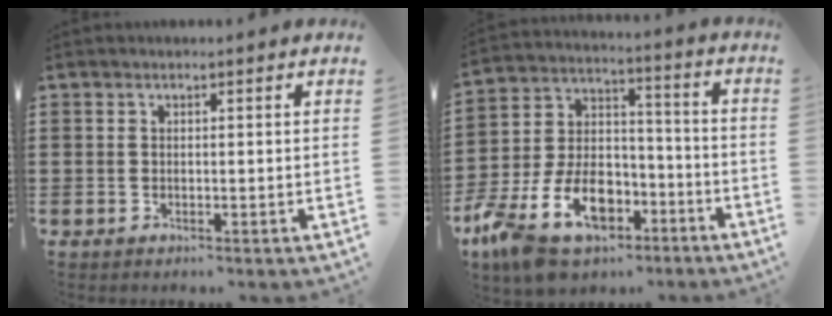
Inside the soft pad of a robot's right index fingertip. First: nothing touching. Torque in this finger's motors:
{"motor_torque": [2.14, 0.00, 1.05, 0.21]}